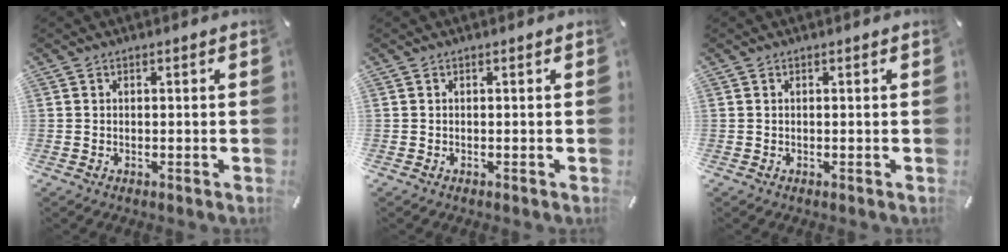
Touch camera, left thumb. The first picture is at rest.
{"total": 0.0}
{"total": 0.0}